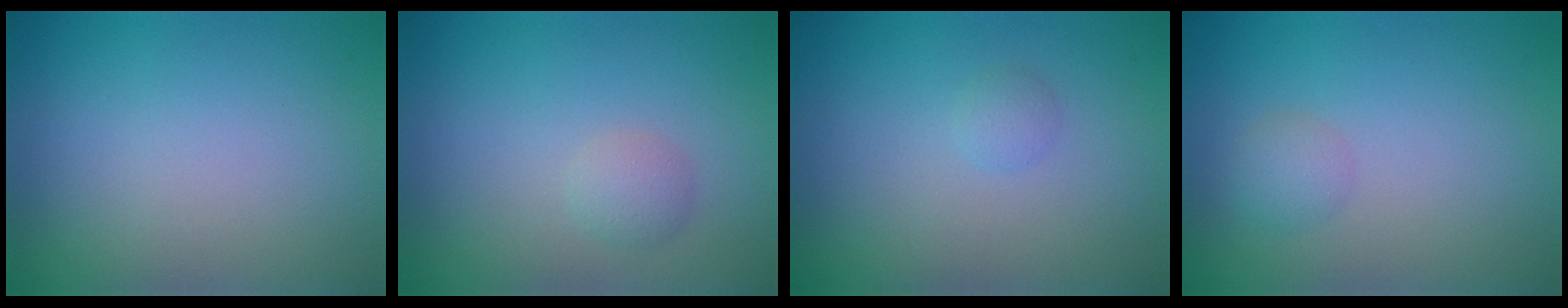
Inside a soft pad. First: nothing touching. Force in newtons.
{"total": 1.4, "press": 1.4, "slide": 0.1}
{"total": 0.8, "press": 0.8, "slide": 0.0}
{"total": 1.5, "press": 1.5, "slide": 0.0}